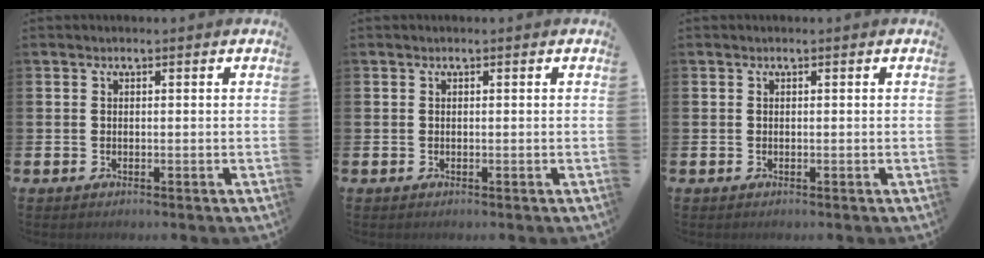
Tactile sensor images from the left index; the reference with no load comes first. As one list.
[{"total": 0.0}, {"total": 0.0}]